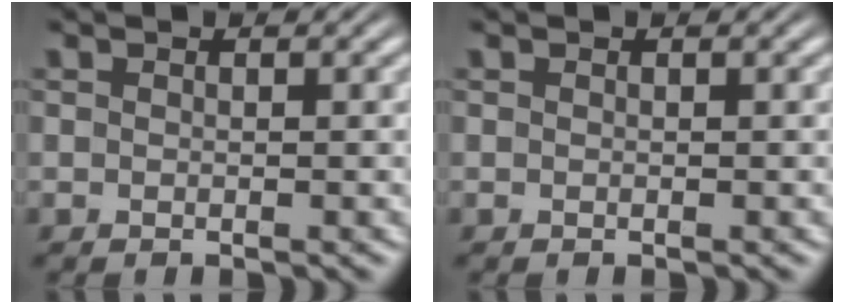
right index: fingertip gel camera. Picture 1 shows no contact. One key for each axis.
{"total": 0.0}